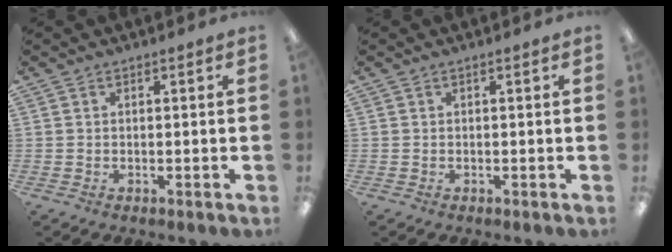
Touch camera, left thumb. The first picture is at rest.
{"total": 0.0}